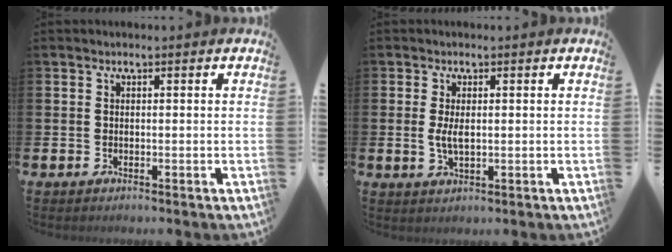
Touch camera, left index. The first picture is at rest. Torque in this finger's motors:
{"motor_torque": [0.72, -0.04, 0.12, 0.03]}